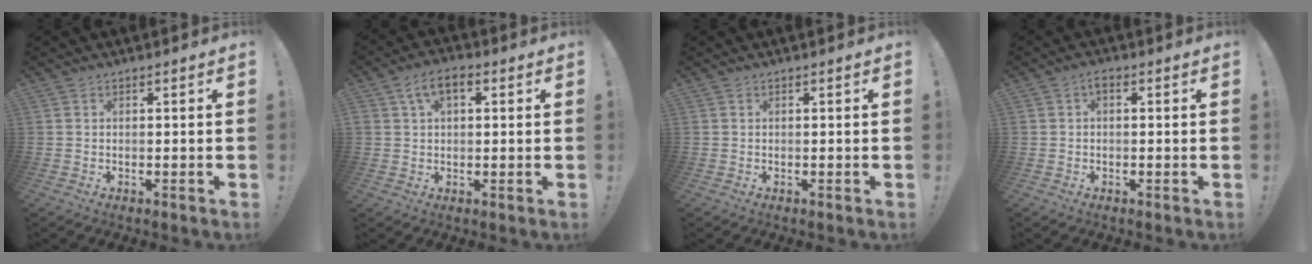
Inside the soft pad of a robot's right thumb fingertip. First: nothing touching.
{"total": 6.5, "force": [2.2, 3.8, 4.7], "torque": [-0.085, 0.011, 0.044]}
{"total": 0.0}
{"total": 1.4, "force": [-0.3, 0.8, 1.1], "torque": [-0.030, 0.008, -0.004]}